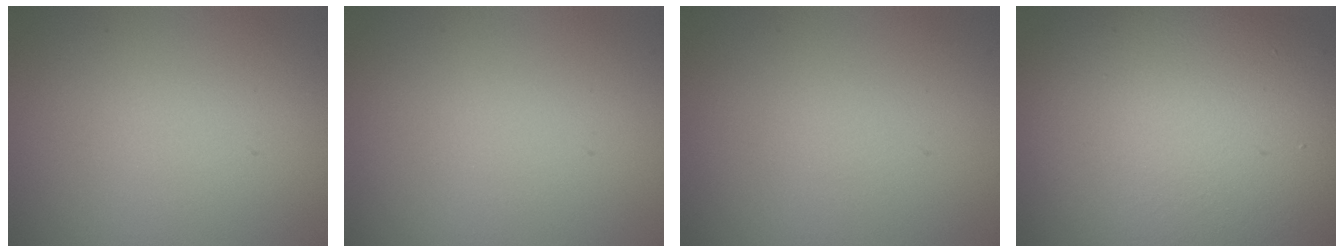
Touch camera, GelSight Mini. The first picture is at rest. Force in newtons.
{"total": 0.0}
{"total": 0.0}
{"total": 15.0, "press": 15.0, "slide": 0.4}